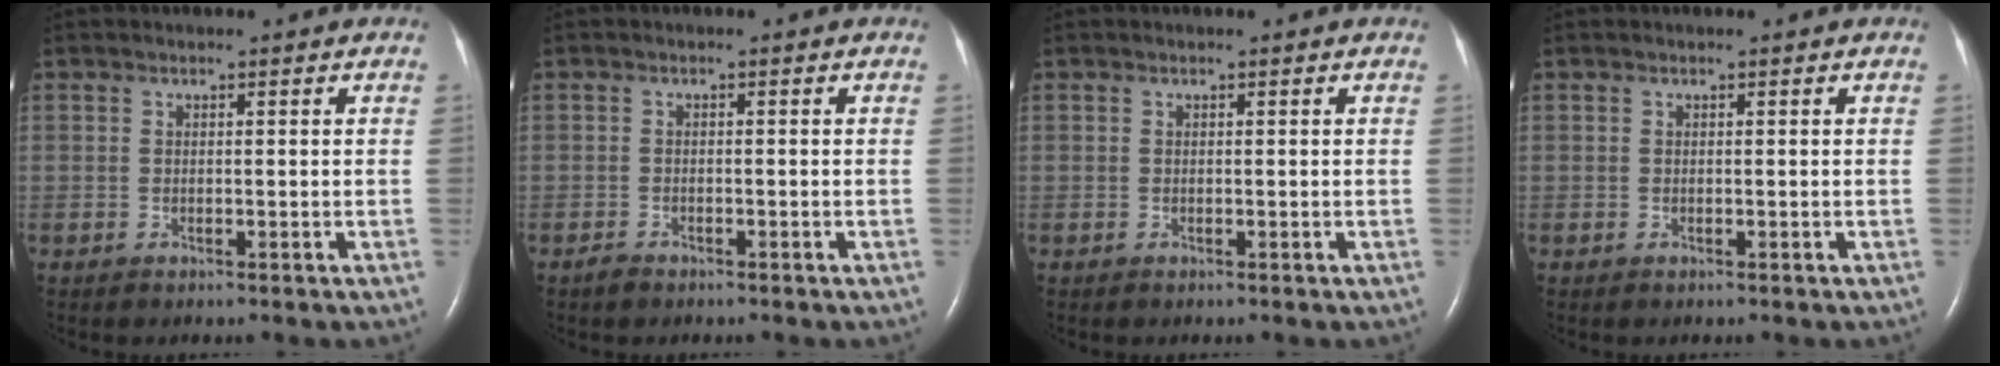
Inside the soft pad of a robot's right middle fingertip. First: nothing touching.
{"total": 1.5, "force": [-1.4, 0.6, 0.2], "torque": [-0.007, 0.000, -0.025]}
{"total": 0.0}
{"total": 0.0}